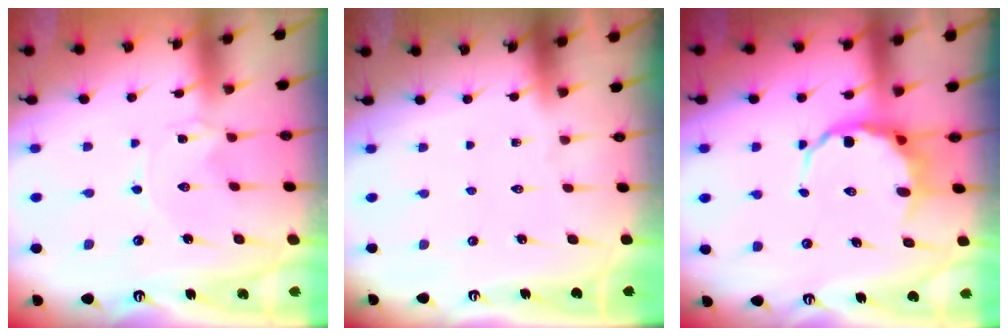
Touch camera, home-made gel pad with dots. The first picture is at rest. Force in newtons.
{"total": 0.0}
{"total": 7.1, "press": 6.9, "slide": 1.7}